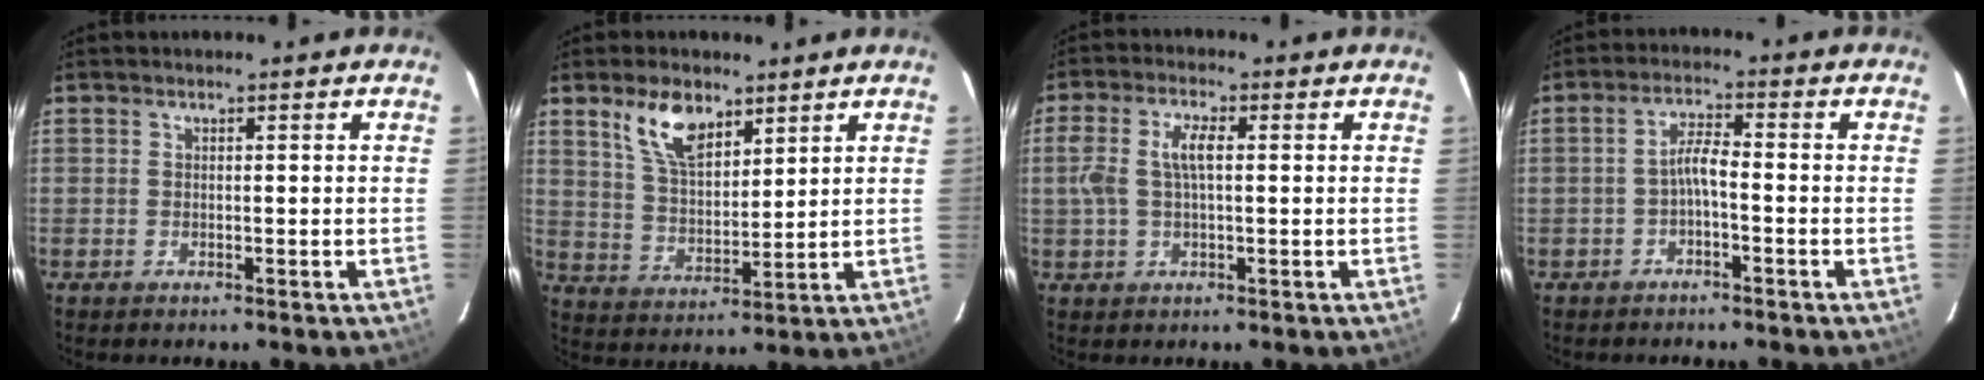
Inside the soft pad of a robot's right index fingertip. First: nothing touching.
{"total": 9.5, "force": [5.9, 4.6, 5.9], "torque": [-0.107, 0.010, 0.119]}
{"total": 6.0, "force": [0.6, 2.4, 5.5], "torque": [-0.113, 0.010, 0.013]}
{"total": 3.2, "force": [-1.5, 0.5, 2.7], "torque": [-0.058, 0.010, -0.029]}